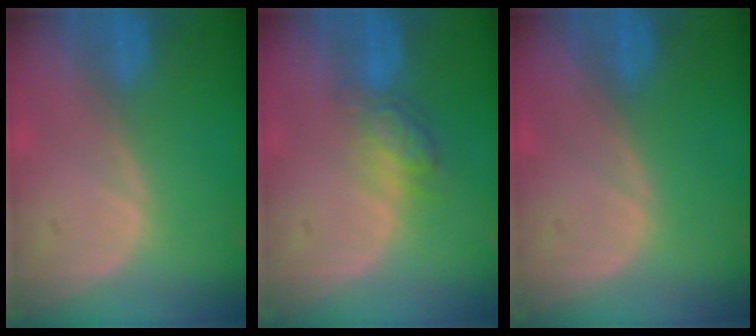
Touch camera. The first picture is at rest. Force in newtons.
{"total": 4.8, "press": 4.2, "slide": 2.1}
{"total": 0.0}